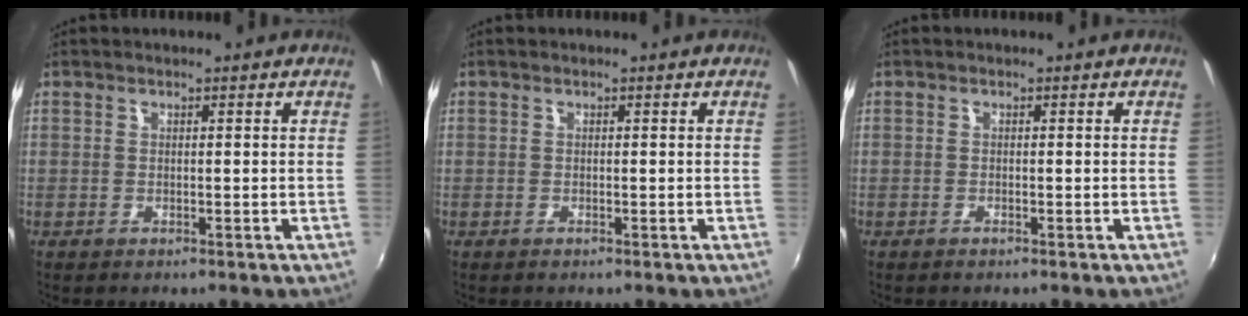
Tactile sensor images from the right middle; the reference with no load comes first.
{"total": 0.0}
{"total": 0.0}